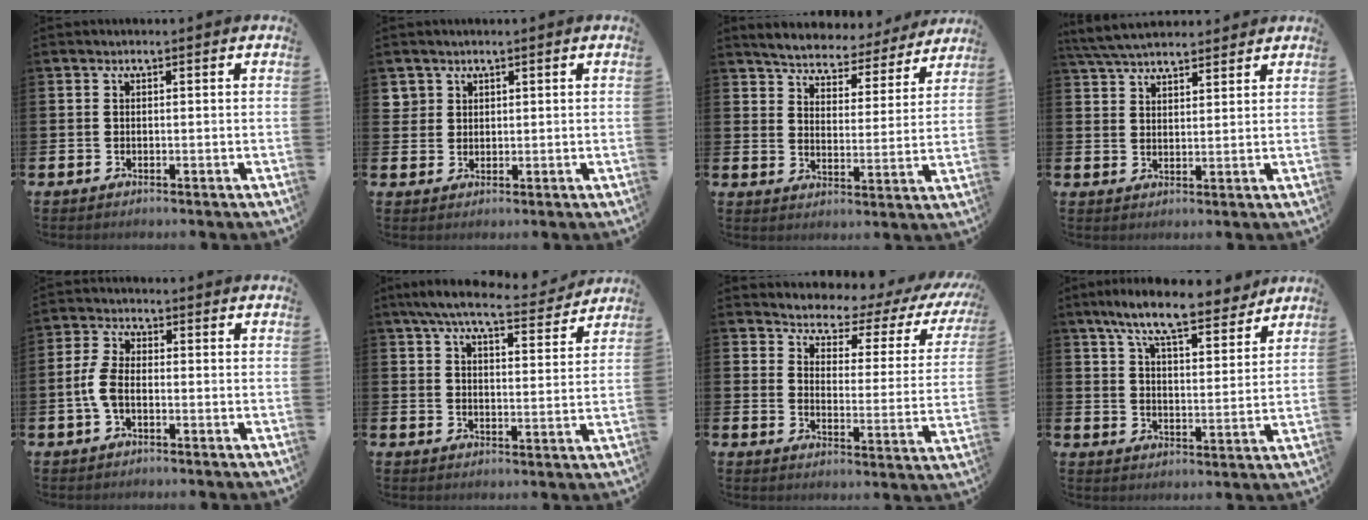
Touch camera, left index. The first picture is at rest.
{"total": 2.5, "force": [1.9, 1.6, 0.2], "torque": [0.014, -0.005, 0.031]}
{"total": 5.5, "force": [5.4, 1.0, 0.3], "torque": [-0.028, -0.047, 0.089]}
{"total": 5.3, "force": [5.0, 1.0, 1.2], "torque": [-0.040, -0.018, 0.093]}
{"total": 4.3, "force": [-0.9, 2.4, 3.5], "torque": [-0.078, 0.005, -0.019]}
{"total": 7.5, "force": [6.8, 1.3, 2.9], "torque": [-0.065, -0.037, 0.117]}
{"total": 4.0, "force": [3.7, 1.6, 0.5], "torque": [-0.029, -0.041, 0.051]}
{"total": 9.9, "force": [8.7, 1.5, 4.5], "torque": [-0.100, -0.042, 0.151]}